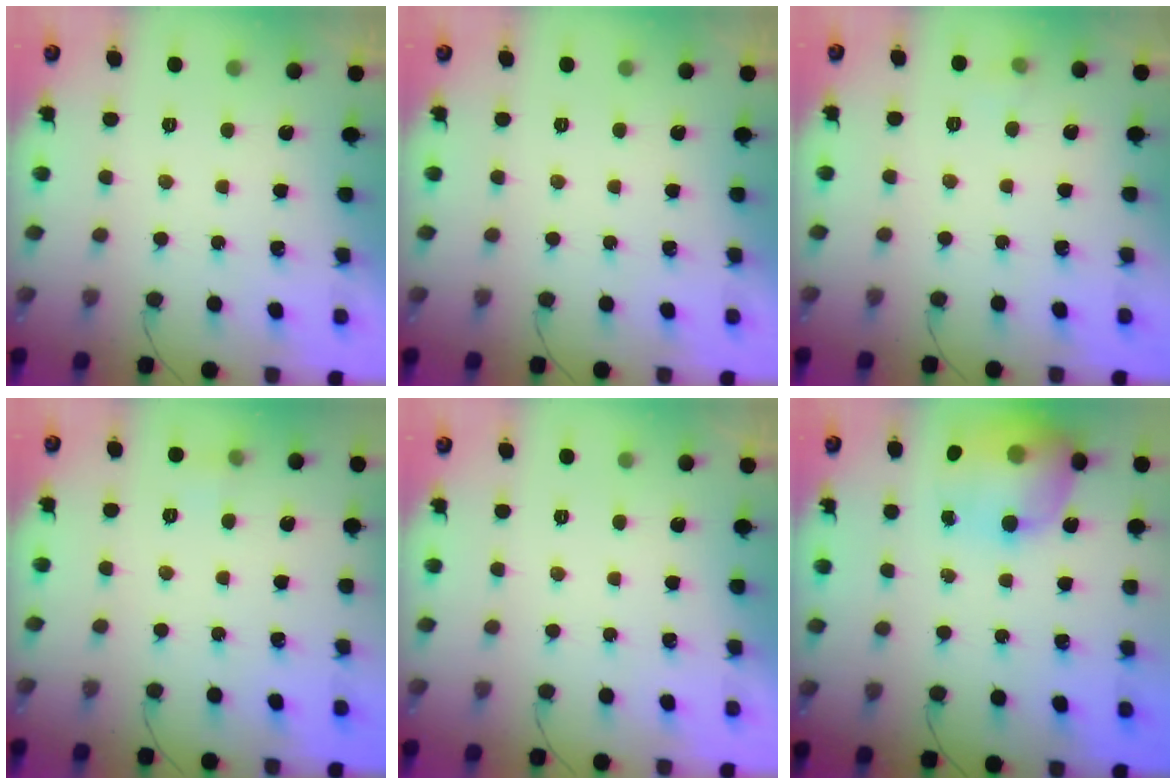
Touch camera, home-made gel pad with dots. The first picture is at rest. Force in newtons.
{"total": 0.0}
{"total": 4.0, "press": 3.7, "slide": 1.6}
{"total": 3.7, "press": 3.3, "slide": 1.5}
{"total": 0.0}
{"total": 19.5, "press": 19.3, "slide": 2.8}